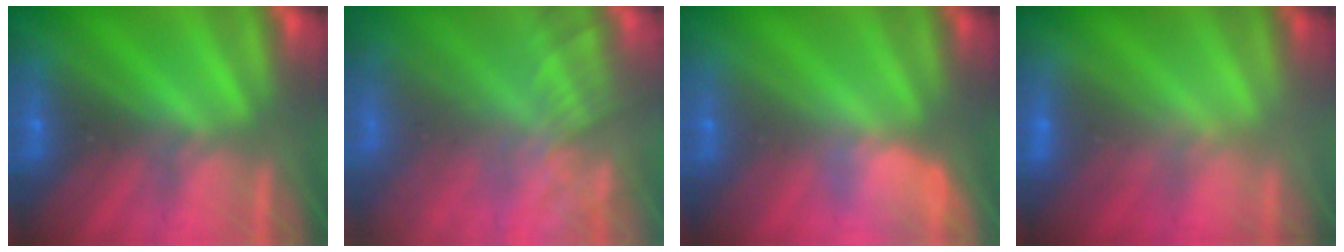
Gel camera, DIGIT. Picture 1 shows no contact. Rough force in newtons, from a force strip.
{"total": 9.0}
{"total": 2.8}
{"total": 2.8}